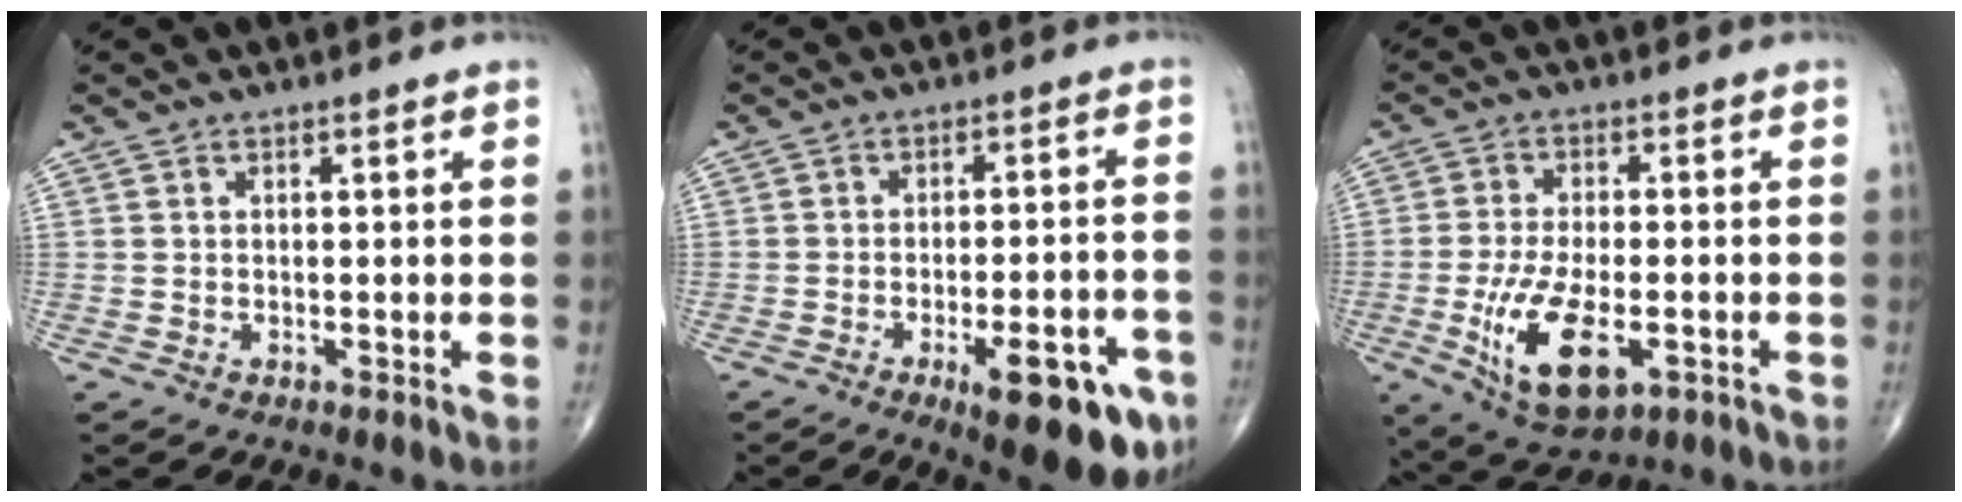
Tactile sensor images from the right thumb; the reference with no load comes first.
{"total": 15.0, "force": [-7.1, 4.9, 12.3], "torque": [-0.125, 0.026, -0.085]}
{"total": 13.1, "force": [-4.1, 5.9, 10.9], "torque": [-0.205, -0.003, -0.061]}